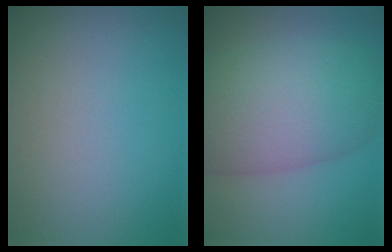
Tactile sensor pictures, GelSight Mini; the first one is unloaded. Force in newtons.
{"total": 9.5, "press": 9.5, "slide": 0.5}